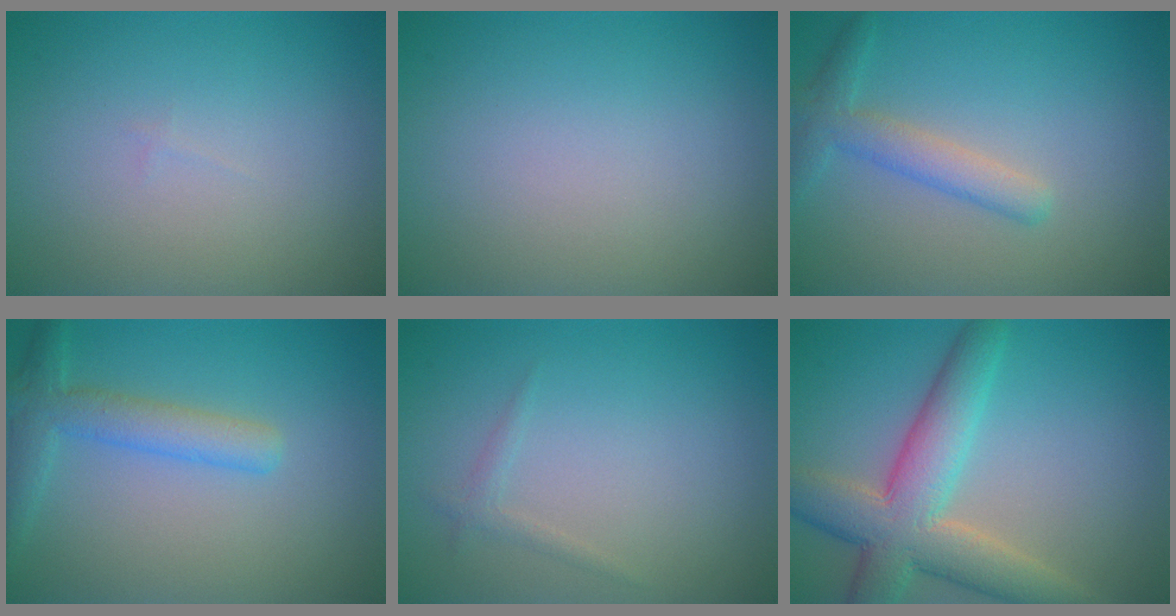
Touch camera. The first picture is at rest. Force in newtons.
{"total": 0.0}
{"total": 2.9, "press": 2.9, "slide": 0.1}
{"total": 3.5, "press": 3.5, "slide": 0.2}
{"total": 0.9, "press": 0.9, "slide": 0.0}
{"total": 7.7, "press": 7.7, "slide": 0.5}